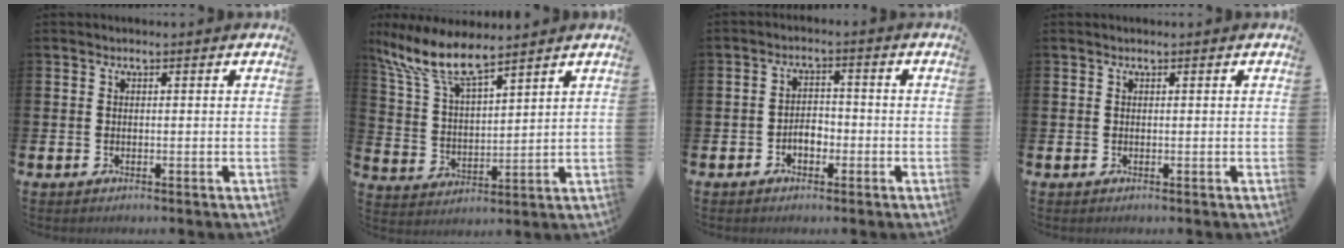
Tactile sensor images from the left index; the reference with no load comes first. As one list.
[{"total": 9.4, "force": [8.0, 2.0, 4.5], "torque": [-0.121, -0.029, 0.143]}, {"total": 2.6, "force": [-1.3, 1.7, 1.6], "torque": [-0.030, 0.005, -0.028]}, {"total": 0.0}]